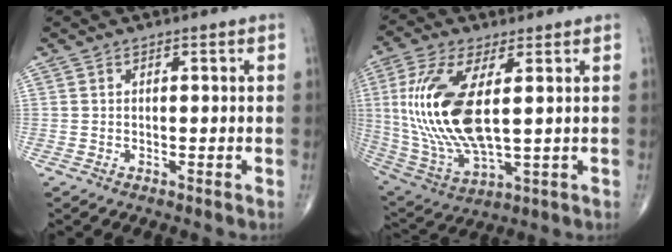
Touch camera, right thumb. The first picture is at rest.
{"total": 18.9, "force": [2.5, 7.5, 17.1], "torque": [-0.381, -0.019, 0.058]}